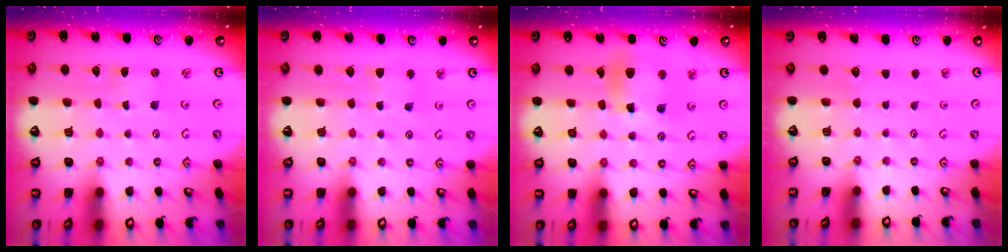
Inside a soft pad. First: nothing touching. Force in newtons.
{"total": 2.7, "press": 2.6, "slide": 0.8}
{"total": 11.5, "press": 11.4, "slide": 1.7}
{"total": 0.0}